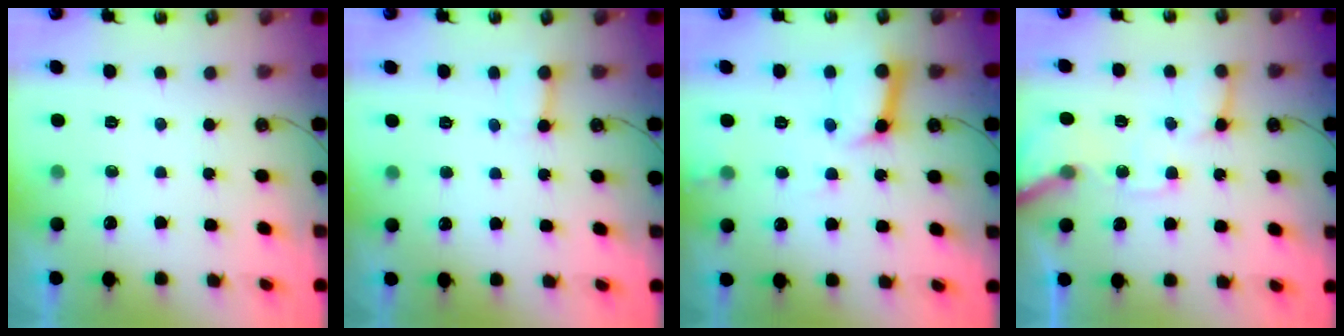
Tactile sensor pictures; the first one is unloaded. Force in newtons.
{"total": 2.6, "press": 2.6, "slide": 0.3}
{"total": 12.0, "press": 11.9, "slide": 1.5}
{"total": 12.6, "press": 12.5, "slide": 1.9}